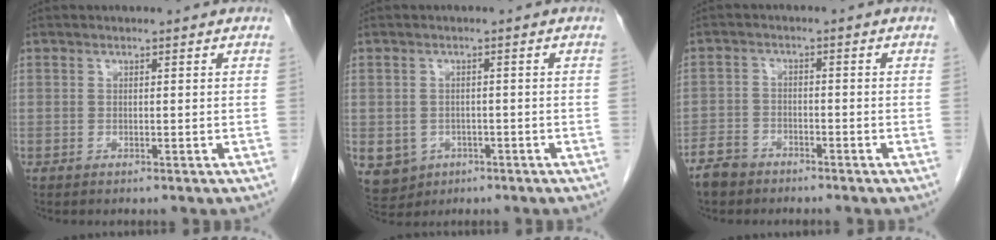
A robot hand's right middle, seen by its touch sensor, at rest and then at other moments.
{"total": 7.5, "force": [-2.9, 6.6, 2.2], "torque": [-0.058, 0.002, -0.033]}
{"total": 3.8, "force": [-3.1, 2.0, 0.8], "torque": [-0.025, 0.002, -0.059]}